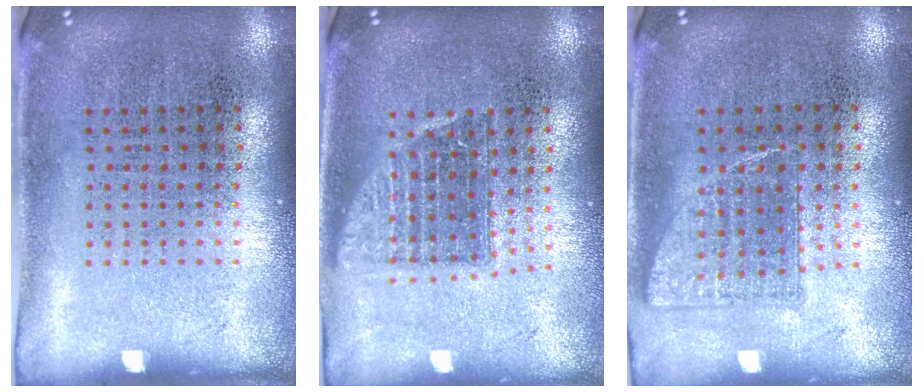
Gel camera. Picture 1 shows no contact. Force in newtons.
{"total": 1.4, "press": 1.1, "slide": 0.8}
{"total": 0.8, "press": 0.8, "slide": 0.1}